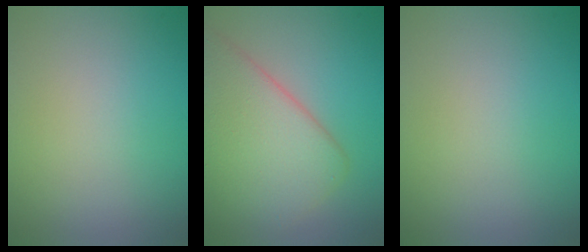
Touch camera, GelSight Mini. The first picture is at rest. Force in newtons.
{"total": 7.3, "press": 7.3, "slide": 0.5}
{"total": 0.0}